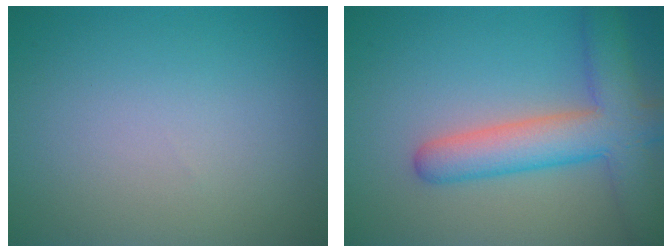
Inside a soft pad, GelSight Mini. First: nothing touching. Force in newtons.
{"total": 6.9, "press": 6.9, "slide": 0.4}